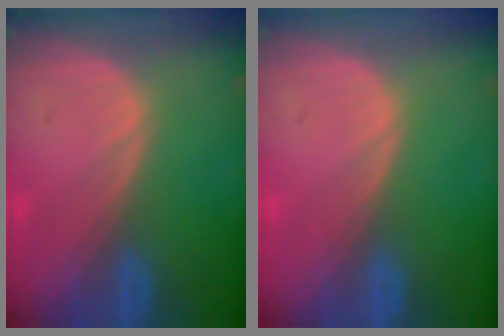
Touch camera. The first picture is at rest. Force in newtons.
{"total": 0.0}